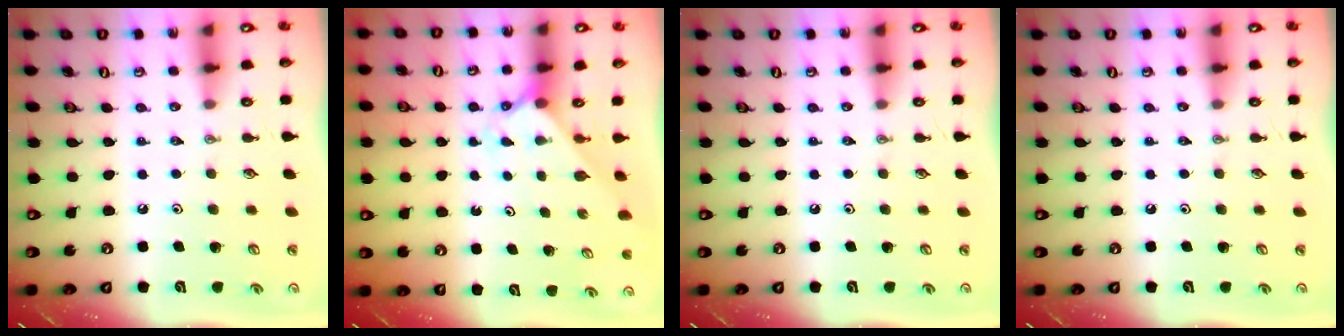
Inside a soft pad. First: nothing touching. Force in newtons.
{"total": 2.1, "press": 2.1, "slide": 0.2}
{"total": 0.0}
{"total": 0.0}